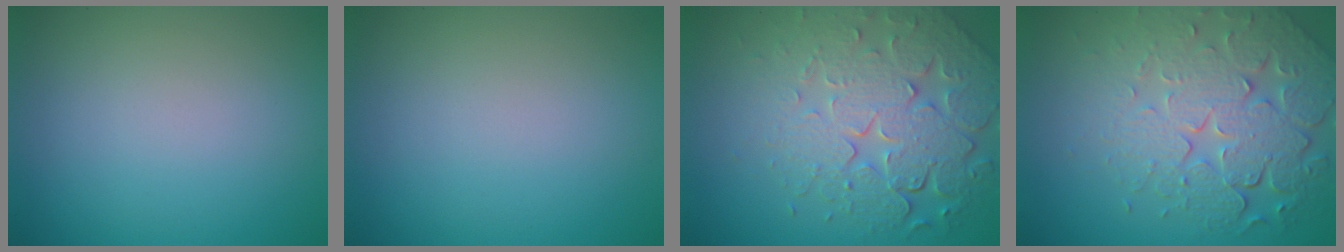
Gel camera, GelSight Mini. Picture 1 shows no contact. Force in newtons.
{"total": 0.0}
{"total": 8.1, "press": 5.8, "slide": 5.7}
{"total": 8.0, "press": 5.6, "slide": 5.6}